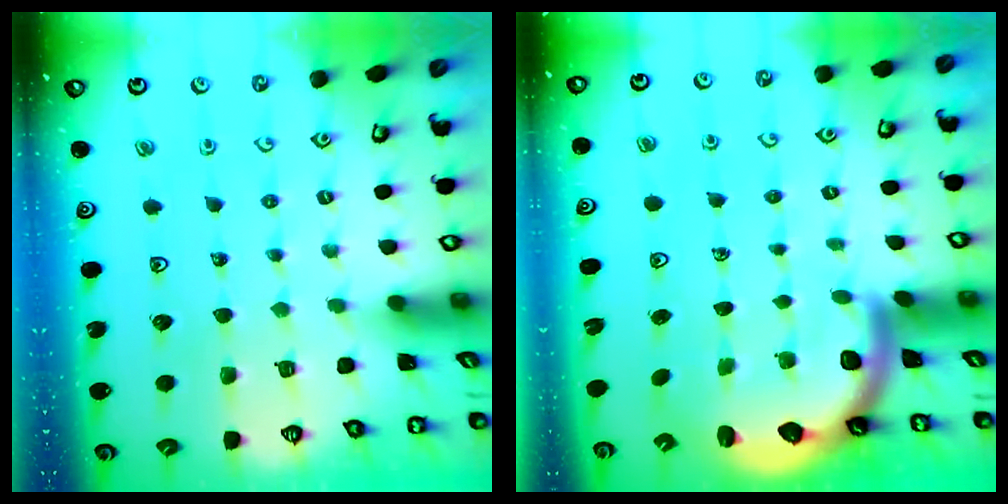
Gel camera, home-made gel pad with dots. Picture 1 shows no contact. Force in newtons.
{"total": 2.9, "press": 2.9, "slide": 0.5}